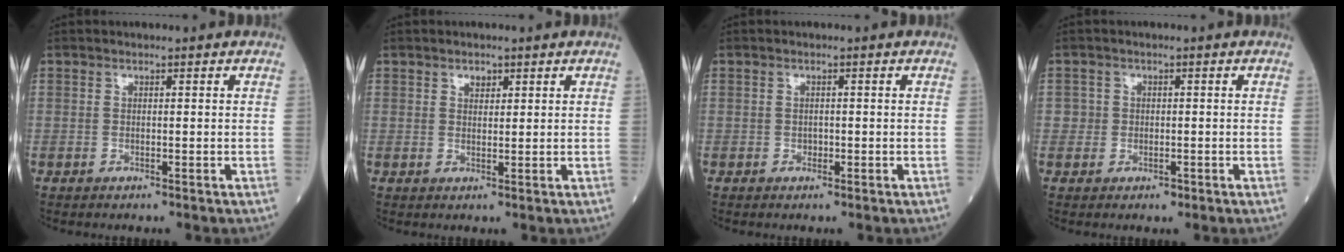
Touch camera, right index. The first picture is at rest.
{"total": 1.5, "force": [0.9, 0.9, 0.7], "torque": [-0.009, 0.000, 0.014]}
{"total": 0.7, "force": [-0.2, 0.6, 0.3], "torque": [-0.003, 0.002, -0.003]}
{"total": 2.1, "force": [-0.4, 2.0, 0.4], "torque": [-0.002, 0.007, -0.004]}